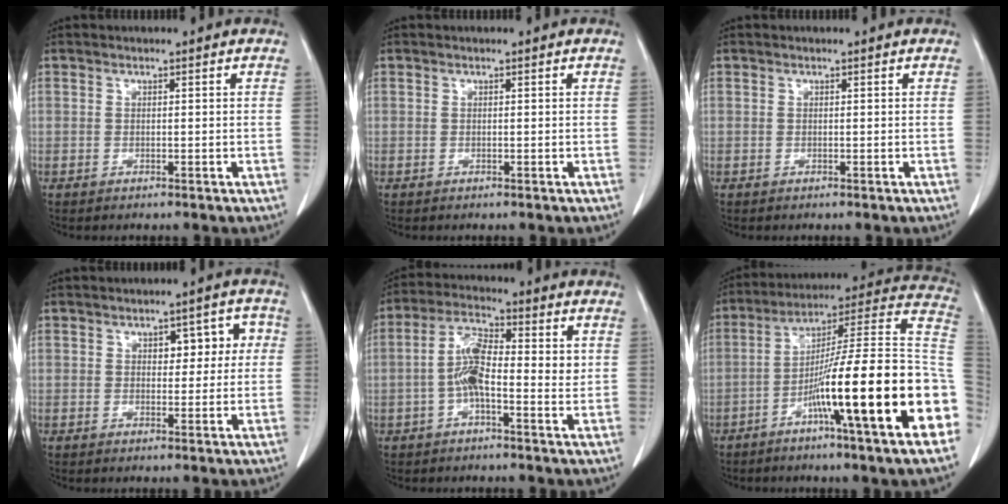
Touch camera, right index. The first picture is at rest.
{"total": 0.0}
{"total": 0.0}
{"total": 5.1, "force": [1.1, 2.9, 4.1], "torque": [-0.041, 0.024, 0.015]}
{"total": 8.4, "force": [-0.2, 2.8, 7.9], "torque": [-0.157, 0.017, -0.014]}
{"total": 25.7, "force": [-8.2, 0.3, 24.4], "torque": [-0.286, -0.002, -0.141]}